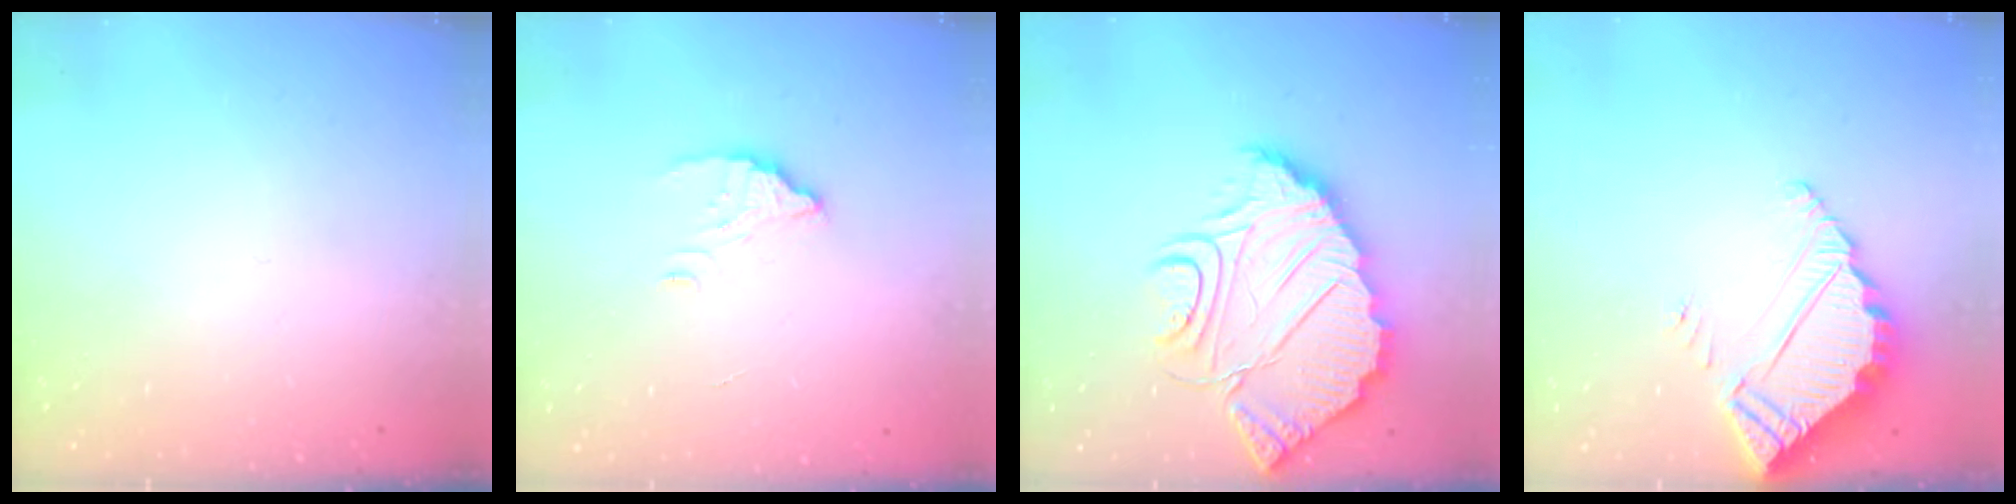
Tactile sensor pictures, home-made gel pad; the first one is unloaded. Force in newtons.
{"total": 2.7, "press": 2.7, "slide": 0.1}
{"total": 16.1, "press": 16.1, "slide": 0.7}
{"total": 4.7, "press": 4.7, "slide": 0.3}